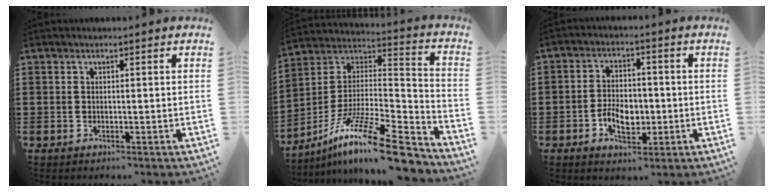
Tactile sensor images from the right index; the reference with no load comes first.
{"total": 16.2, "force": [-11.8, 2.4, 10.9], "torque": [-0.193, 0.032, -0.213]}
{"total": 5.5, "force": [-1.7, 3.4, 3.9], "torque": [-0.062, 0.001, -0.034]}